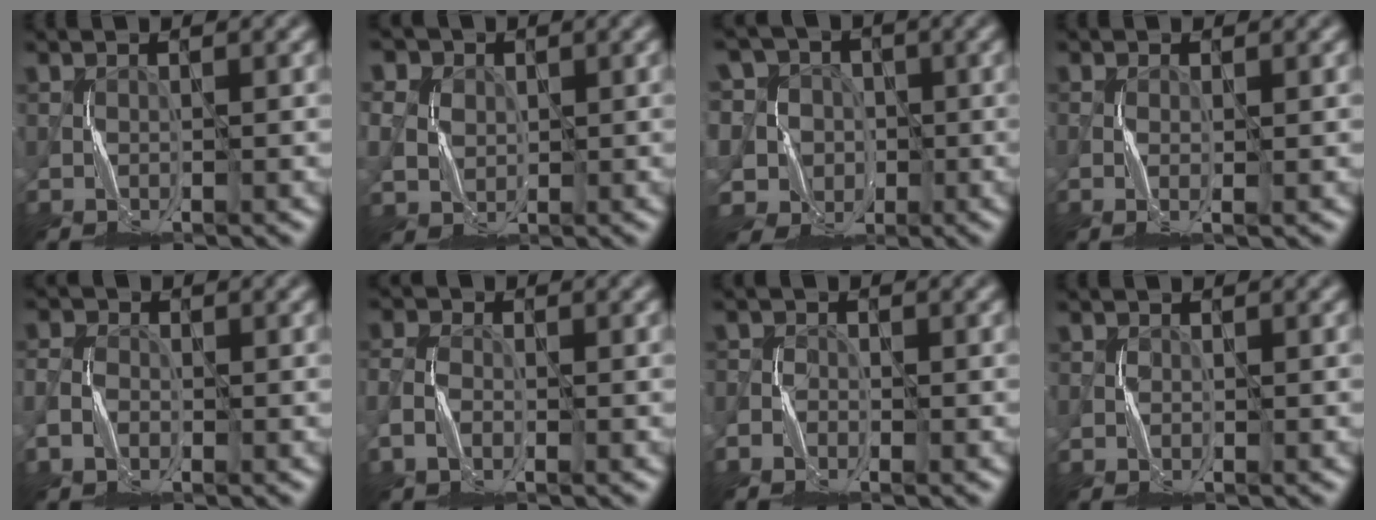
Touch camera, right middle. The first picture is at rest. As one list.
[{"total": 8.0, "force": [3.3, 6.3, 3.6], "torque": [-0.085, 0.029, 0.041]}, {"total": 10.0, "force": [2.9, 8.7, 4.0], "torque": [-0.097, 0.034, 0.017]}, {"total": 1.0, "force": [-0.2, 0.0, 0.9], "torque": [-0.022, 0.001, -0.006]}, {"total": 2.3, "force": [-1.2, 1.7, 1.1], "torque": [-0.024, -0.002, -0.020]}, {"total": 2.4, "force": [-1.2, 1.5, 1.5], "torque": [-0.037, 0.003, -0.029]}, {"total": 2.0, "force": [-1.3, 1.4, 0.4], "torque": [0.004, 0.005, -0.026]}, {"total": 0.6, "force": [-0.3, 0.5, 0.0], "torque": [0.002, 0.001, -0.008]}]